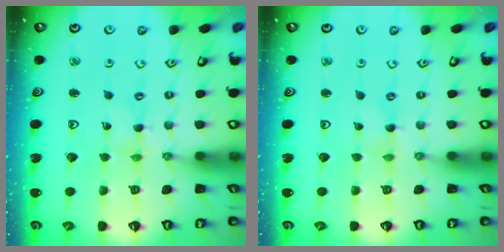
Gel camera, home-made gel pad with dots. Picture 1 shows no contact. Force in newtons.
{"total": 0.0}